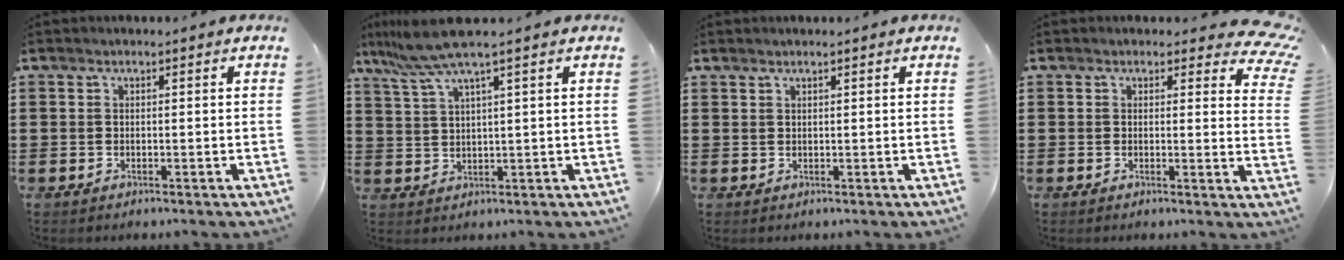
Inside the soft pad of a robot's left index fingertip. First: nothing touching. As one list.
[{"total": 6.5, "force": [4.5, -0.5, 4.6], "torque": [-0.112, -0.019, 0.077]}, {"total": 0.7, "force": [0.7, 0.0, 0.3], "torque": [-0.007, -0.001, 0.014]}, {"total": 3.4, "force": [2.6, 1.2, 1.9], "torque": [-0.032, -0.008, 0.044]}]